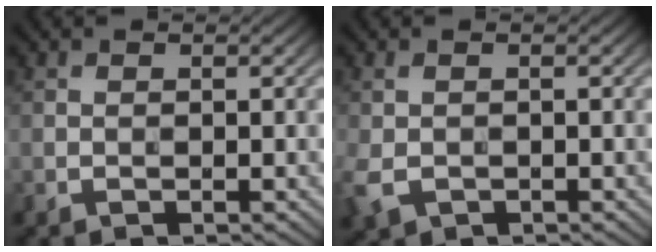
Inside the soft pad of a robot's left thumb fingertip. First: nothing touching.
{"total": 3.7, "force": [-1.3, 2.5, 2.3], "torque": [-0.068, -0.010, -0.028]}